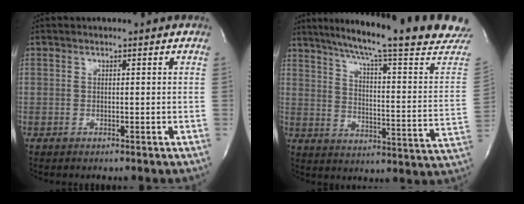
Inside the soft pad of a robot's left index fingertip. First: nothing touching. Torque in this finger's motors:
{"motor_torque": [-0.42, -0.46, 0.29, 0.08]}